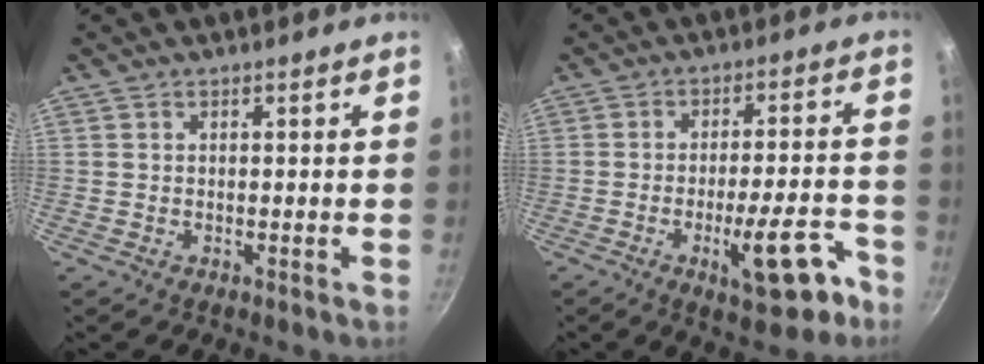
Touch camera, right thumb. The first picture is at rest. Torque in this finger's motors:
{"motor_torque": [-0.09, 0.01, 0.47, -0.21, -0.06]}